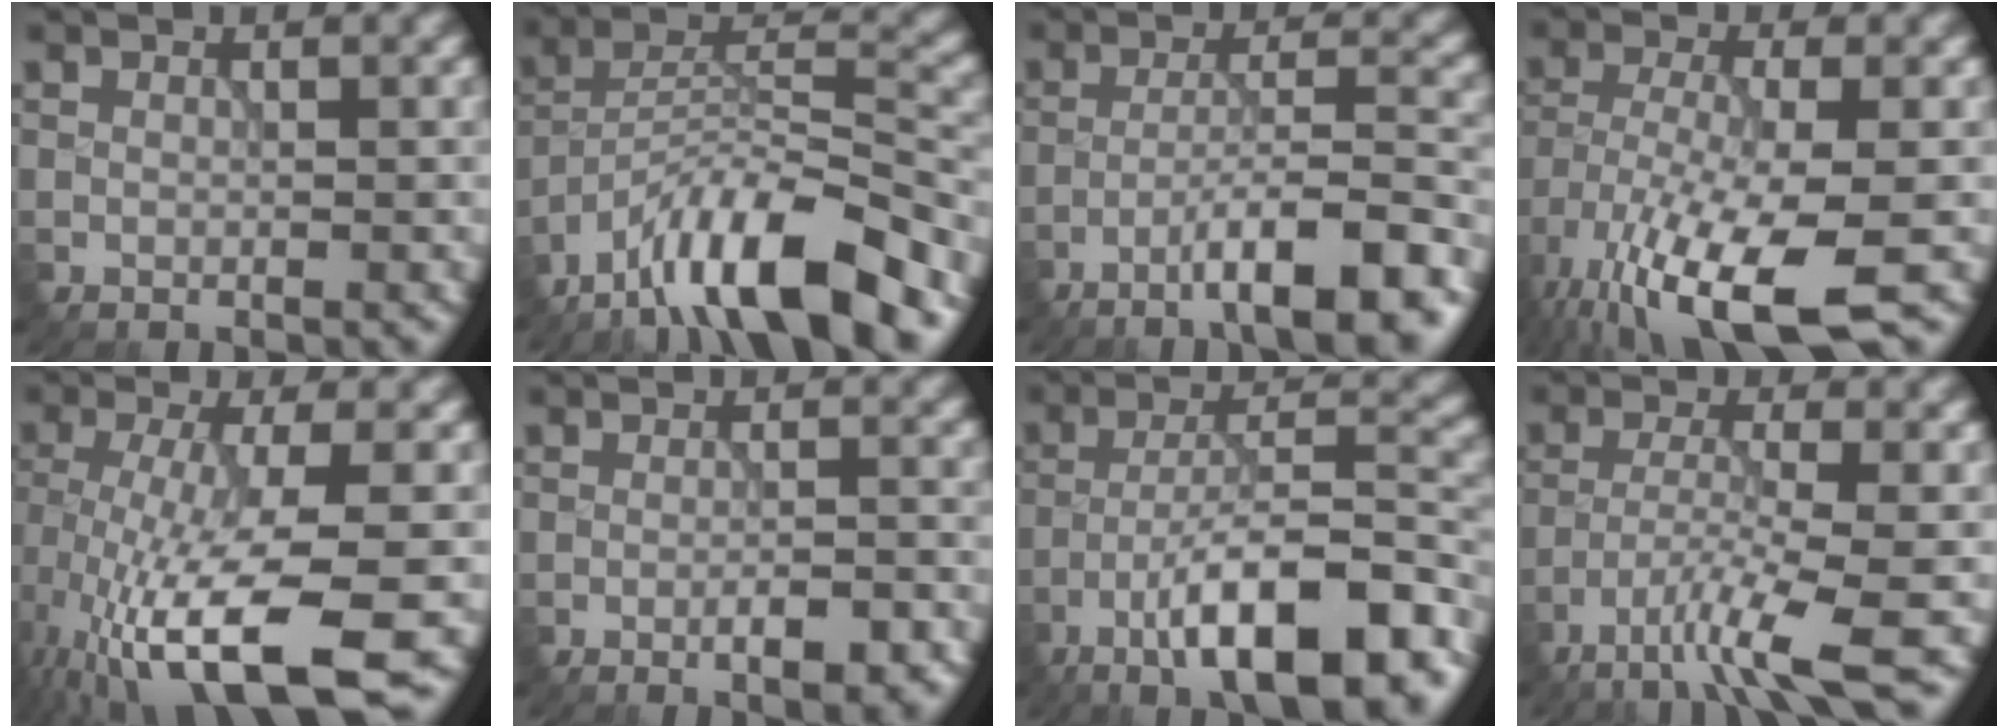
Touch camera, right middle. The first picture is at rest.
{"total": 12.3, "force": [-9.0, 3.2, 7.8], "torque": [-0.124, 0.018, -0.173]}
{"total": 9.4, "force": [-5.7, 1.6, 7.2], "torque": [-0.104, 0.016, -0.091]}
{"total": 11.3, "force": [-6.4, 3.0, 8.7], "torque": [-0.185, -0.024, -0.115]}
{"total": 12.0, "force": [-5.1, 2.9, 10.5], "torque": [-0.199, -0.021, -0.082]}
{"total": 3.3, "force": [-1.8, 0.7, 2.7], "torque": [-0.044, 0.004, -0.026]}
{"total": 12.9, "force": [-7.5, 3.6, 9.9], "torque": [-0.152, 0.012, -0.125]}
{"total": 5.6, "force": [-3.3, 0.3, 4.5], "torque": [-0.079, -0.003, -0.071]}